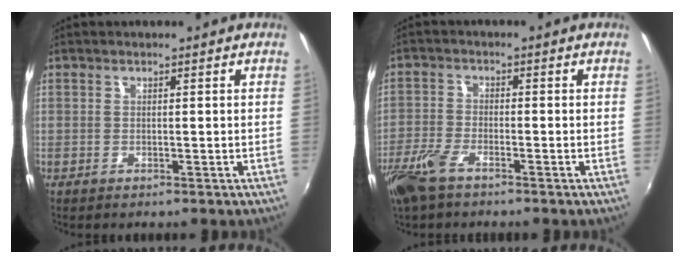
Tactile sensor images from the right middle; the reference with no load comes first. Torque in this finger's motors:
{"motor_torque": [0.27, -0.24, 0.09, 0.06]}